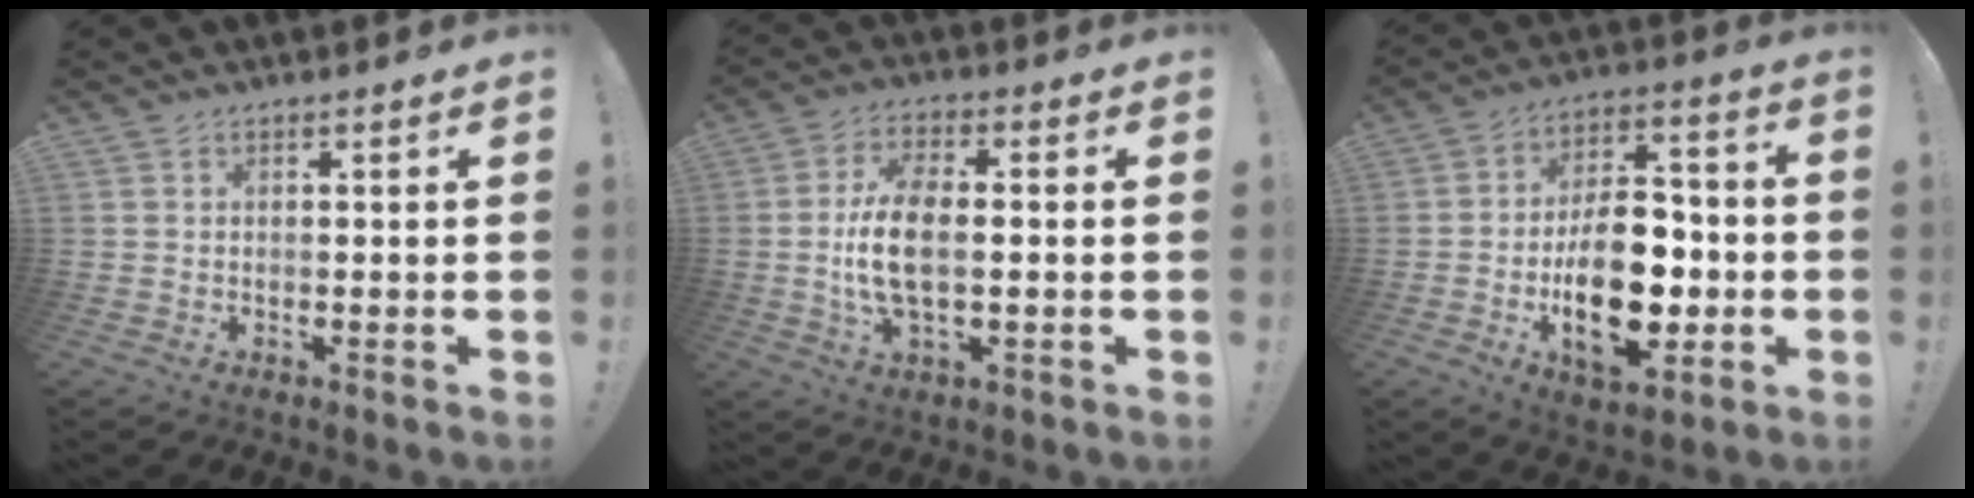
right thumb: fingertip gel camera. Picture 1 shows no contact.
{"total": 11.1, "force": [-0.5, 5.4, 9.7], "torque": [-0.193, 0.000, -0.011]}
{"total": 20.6, "force": [-4.5, 12.0, 16.2], "torque": [-0.272, 0.020, -0.067]}